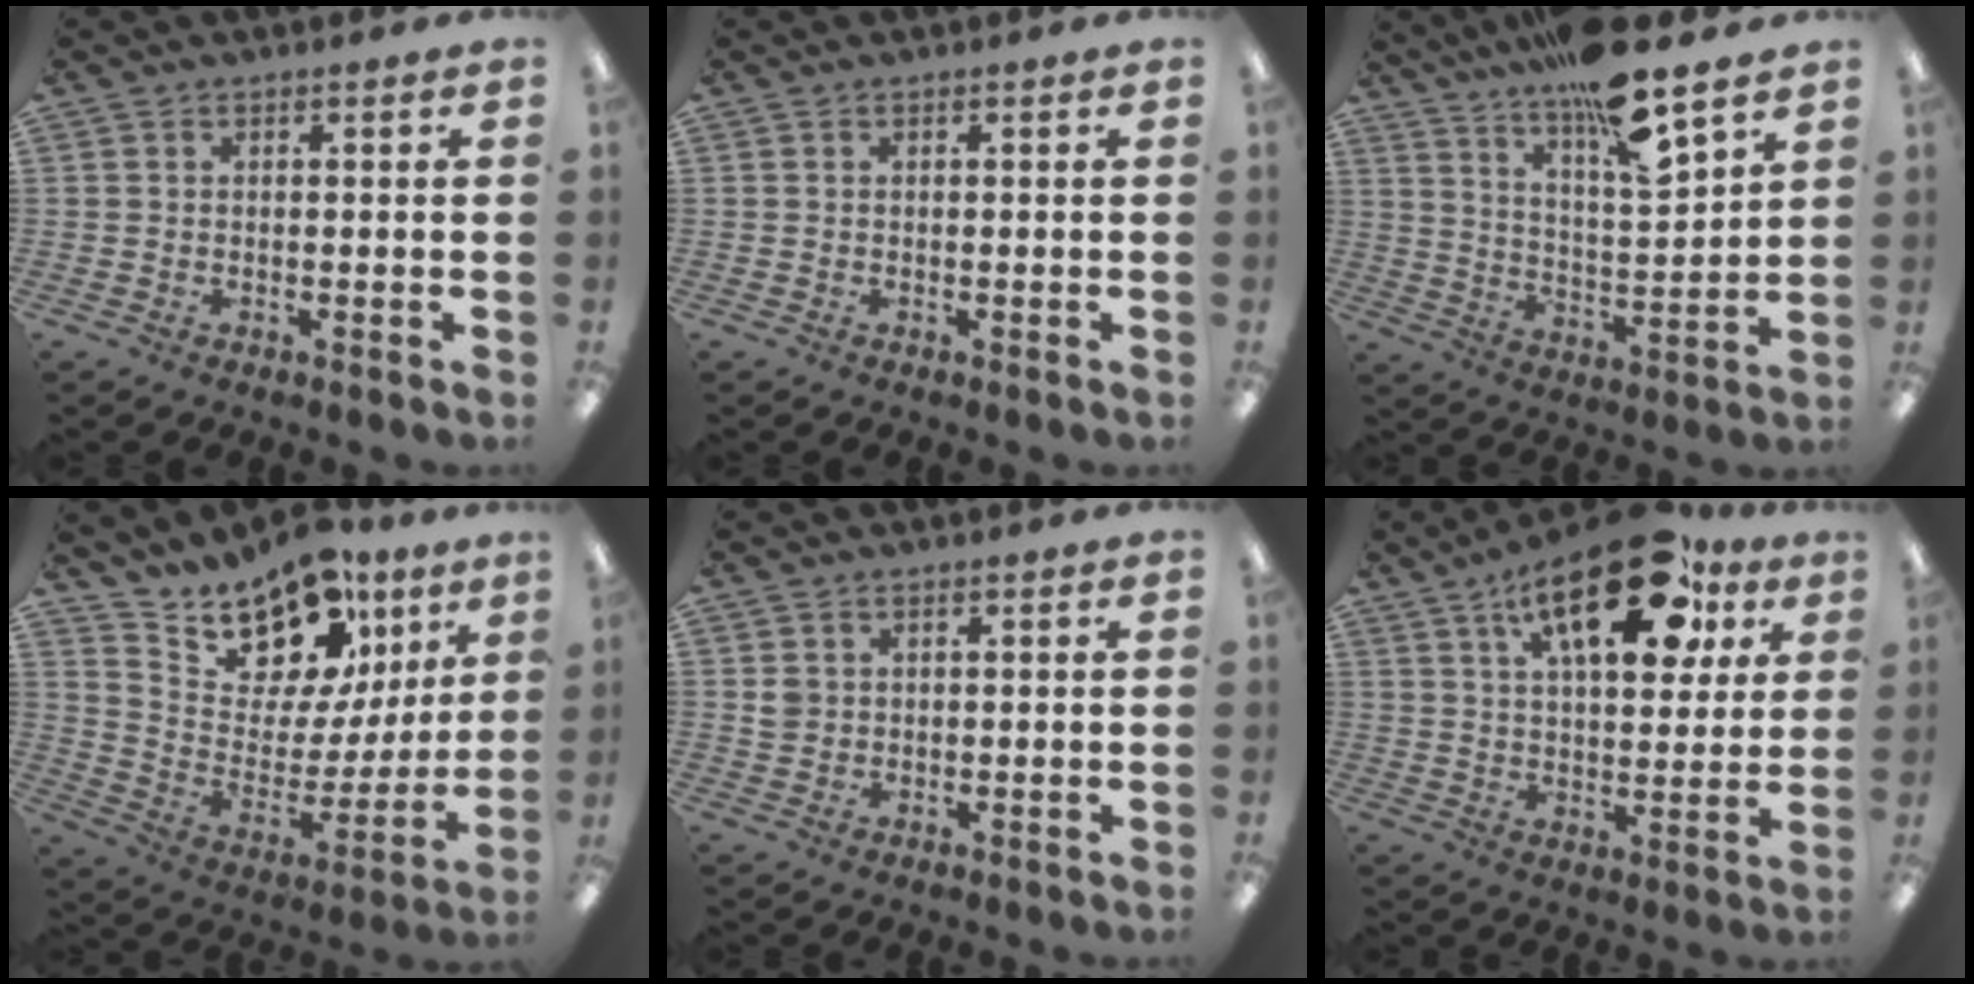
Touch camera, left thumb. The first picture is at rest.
{"total": 0.0}
{"total": 15.5, "force": [12.2, 2.5, 9.2], "torque": [-0.157, -0.078, 0.201]}
{"total": 16.1, "force": [14.0, 7.1, 3.8], "torque": [-0.081, -0.124, 0.253]}
{"total": 2.6, "force": [0.4, 2.4, 0.9], "torque": [-0.013, 0.002, 0.005]}
{"total": 21.8, "force": [11.2, 9.8, 15.9], "torque": [-0.237, -0.039, 0.180]}